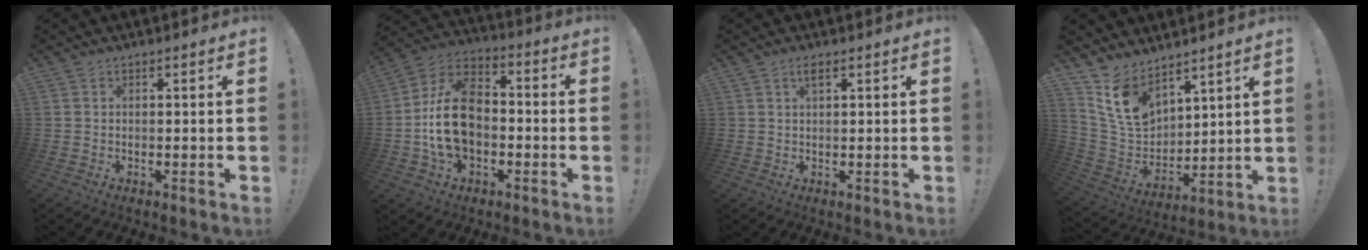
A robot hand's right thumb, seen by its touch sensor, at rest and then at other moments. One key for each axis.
{"total": 17.4, "fx": -2.8, "fy": 12.2, "fz": 12.1, "tx": -0.219, "ty": 0.032, "tz": -0.044}
{"total": 2.2, "fx": 1.2, "fy": 0.5, "fz": 1.7, "tx": -0.025, "ty": -0.002, "tz": 0.018}
{"total": 13.7, "fx": 9.3, "fy": 8.4, "fz": 5.7, "tx": -0.116, "ty": -0.058, "tz": 0.186}